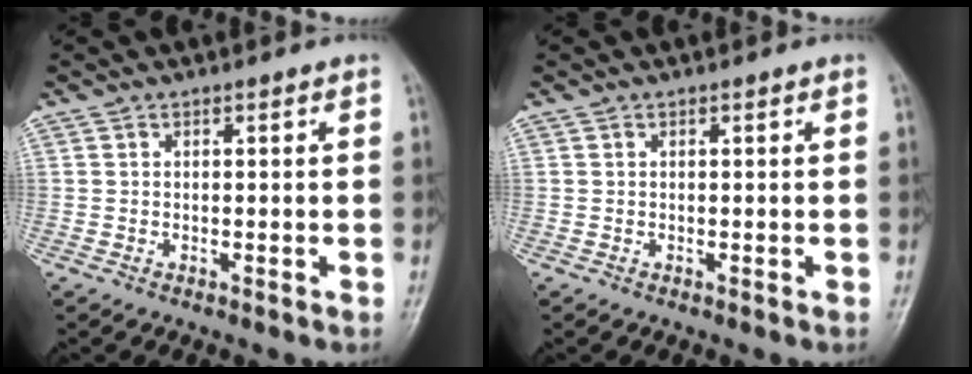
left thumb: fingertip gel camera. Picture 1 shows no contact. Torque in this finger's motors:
{"motor_torque": [0.00, 0.00, -0.06, -0.06, 0.00]}